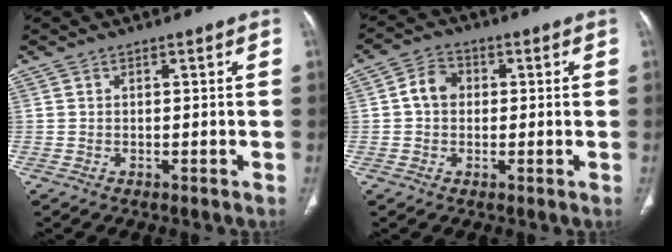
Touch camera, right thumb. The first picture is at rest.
{"total": 5.1, "force": [0.4, 4.1, 3.0], "torque": [-0.042, 0.014, -0.001]}